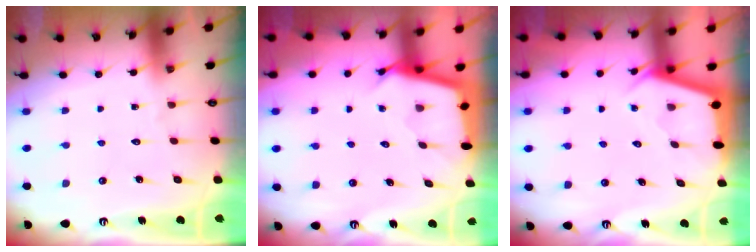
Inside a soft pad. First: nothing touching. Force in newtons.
{"total": 2.8, "press": 2.8, "slide": 0.3}
{"total": 2.8, "press": 2.8, "slide": 0.1}